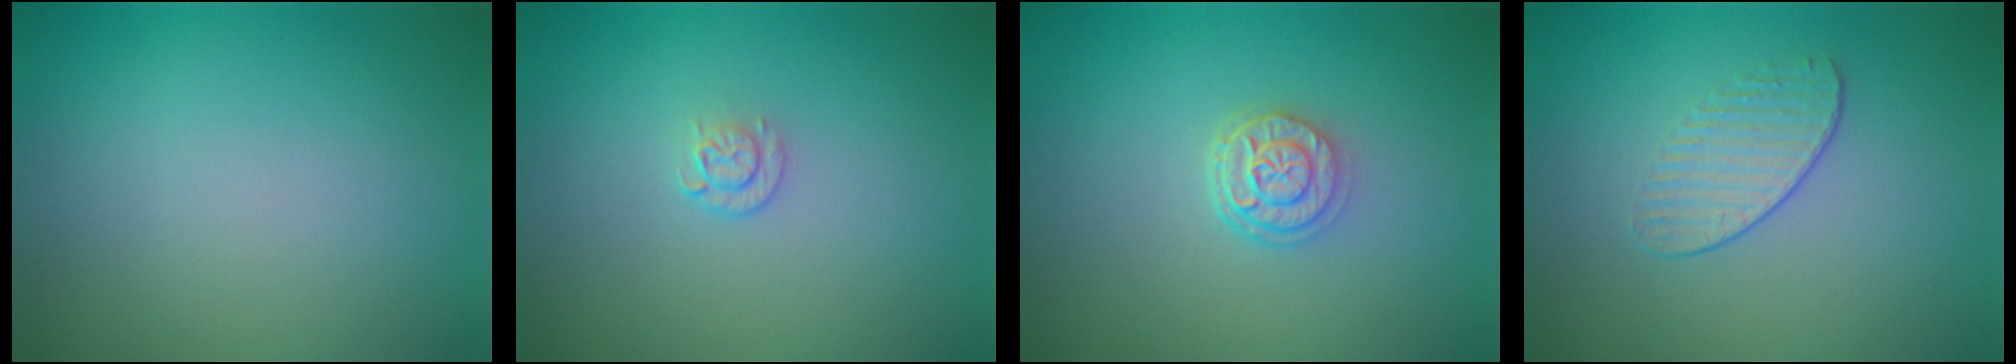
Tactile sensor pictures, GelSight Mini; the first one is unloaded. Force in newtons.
{"total": 1.1, "press": 0.6, "slide": 0.9}
{"total": 2.7, "press": 2.2, "slide": 1.6}
{"total": 1.6, "press": 1.1, "slide": 1.2}